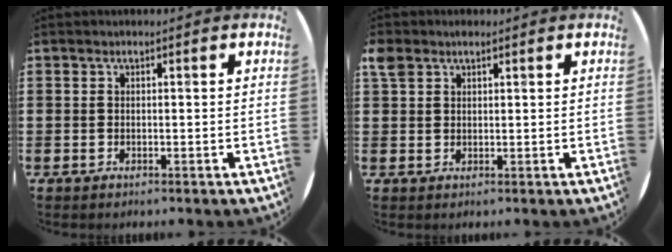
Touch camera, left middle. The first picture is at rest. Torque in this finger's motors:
{"motor_torque": [0.78, -0.68, 0.37, 0.09]}